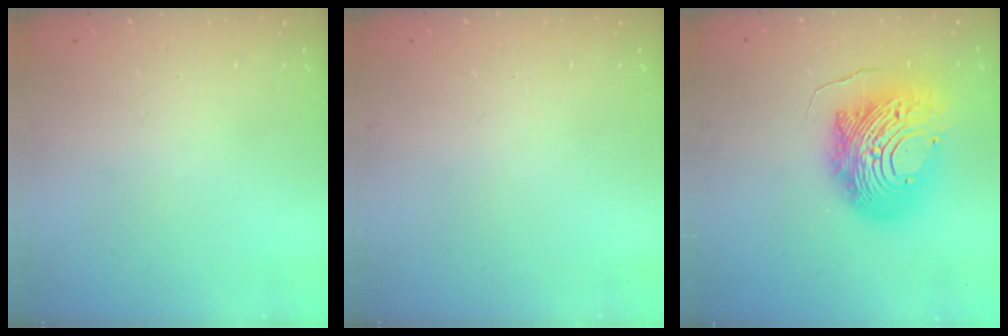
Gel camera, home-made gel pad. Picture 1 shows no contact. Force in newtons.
{"total": 0.0}
{"total": 20.1, "press": 20.0, "slide": 2.0}